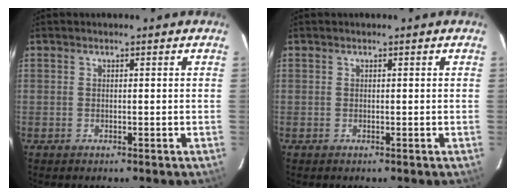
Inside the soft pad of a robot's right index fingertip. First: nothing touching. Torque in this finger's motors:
{"motor_torque": [0.18, 0.06, -0.03, 0.01]}